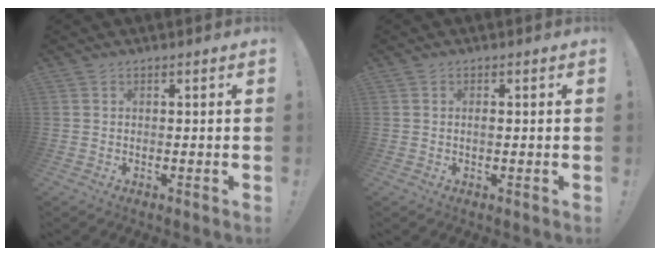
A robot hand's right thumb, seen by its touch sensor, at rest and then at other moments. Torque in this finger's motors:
{"motor_torque": [-0.04, 0.50, 0.27, -0.35, 0.00]}